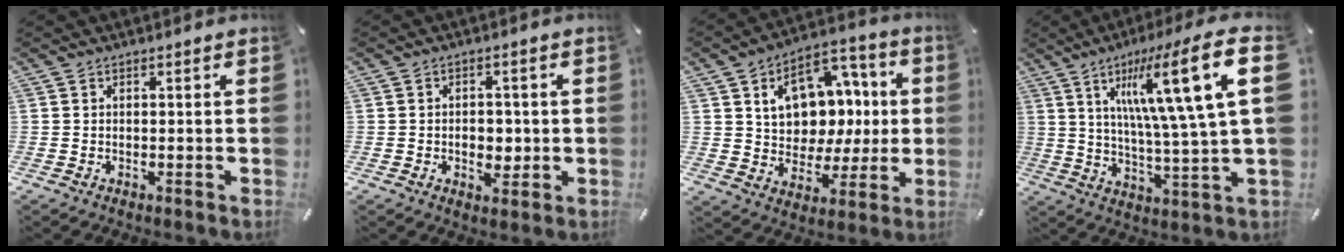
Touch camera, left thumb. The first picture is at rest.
{"total": 4.6, "force": [-0.6, 3.4, 3.1], "torque": [-0.043, 0.000, -0.013]}
{"total": 13.7, "force": [2.9, 11.4, 6.9], "torque": [-0.095, -0.018, 0.061]}
{"total": 21.0, "force": [7.2, 3.7, 19.4], "torque": [-0.313, -0.025, 0.091]}